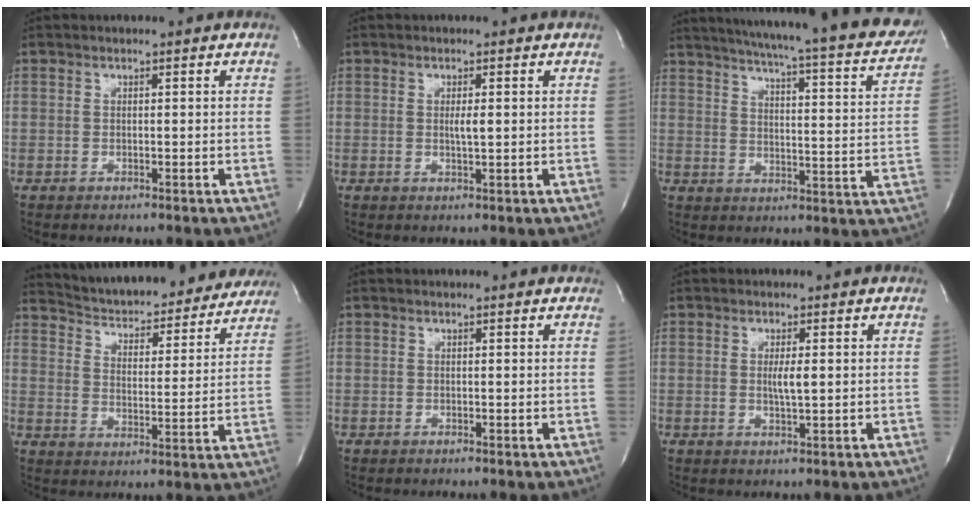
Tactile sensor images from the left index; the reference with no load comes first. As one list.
[{"total": 1.7, "force": [0.2, 0.1, 1.7], "torque": [-0.033, -0.002, 0.004]}, {"total": 27.4, "force": [24.1, 2.2, 12.9], "torque": [-0.193, -0.065, 0.288]}, {"total": 23.7, "force": [22.1, 5.4, 6.7], "torque": [-0.104, -0.022, 0.291]}, {"total": 0.8, "force": [0.8, 0.2, 0.2], "torque": [-0.015, 0.003, 0.005]}, {"total": 2.5, "force": [0.3, 0.2, 2.5], "torque": [-0.048, -0.004, 0.005]}]